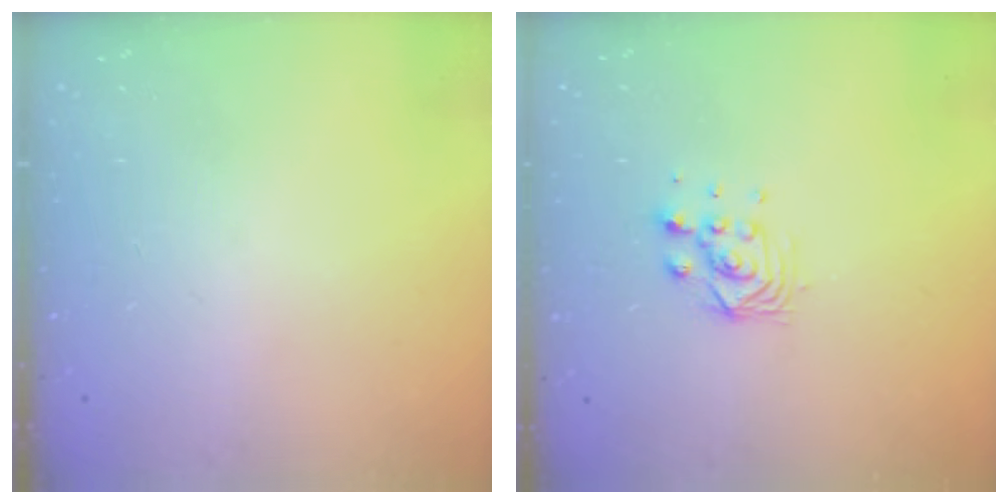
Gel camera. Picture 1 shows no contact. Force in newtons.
{"total": 3.9, "press": 3.8, "slide": 0.8}